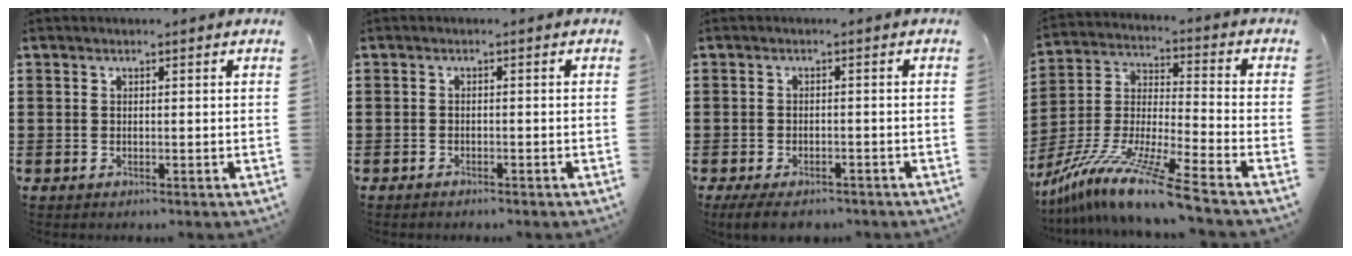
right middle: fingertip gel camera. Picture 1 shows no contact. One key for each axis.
{"total": 1.0, "fx": -1.0, "fy": 0.1, "fz": 0.1, "tx": -0.004, "ty": -0.001, "tz": -0.021}
{"total": 2.9, "fx": -2.6, "fy": 0.7, "fz": 1.1, "tx": -0.028, "ty": -0.002, "tz": -0.053}
{"total": 12.5, "fx": -10.4, "fy": -1.0, "fz": 6.8, "tx": -0.146, "ty": -0.009, "tz": -0.209}